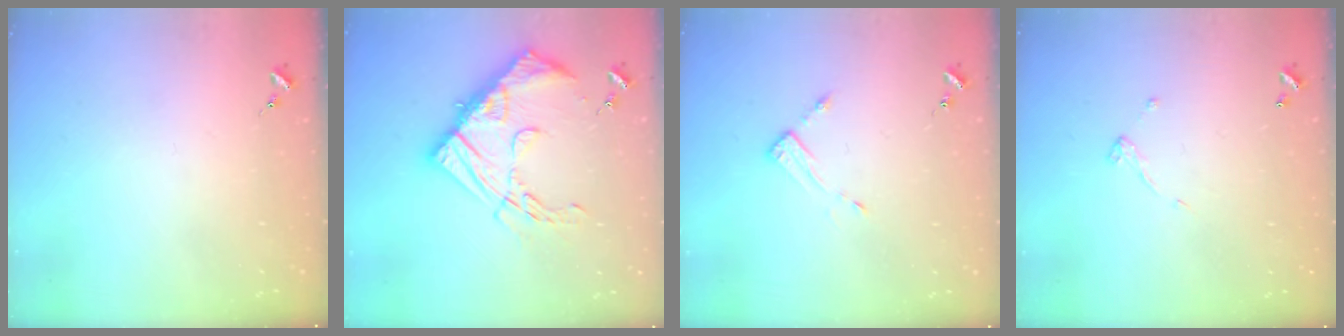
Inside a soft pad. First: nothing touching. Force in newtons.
{"total": 18.8, "press": 18.7, "slide": 1.2}
{"total": 3.7, "press": 3.7, "slide": 0.1}
{"total": 4.4, "press": 4.4, "slide": 0.2}